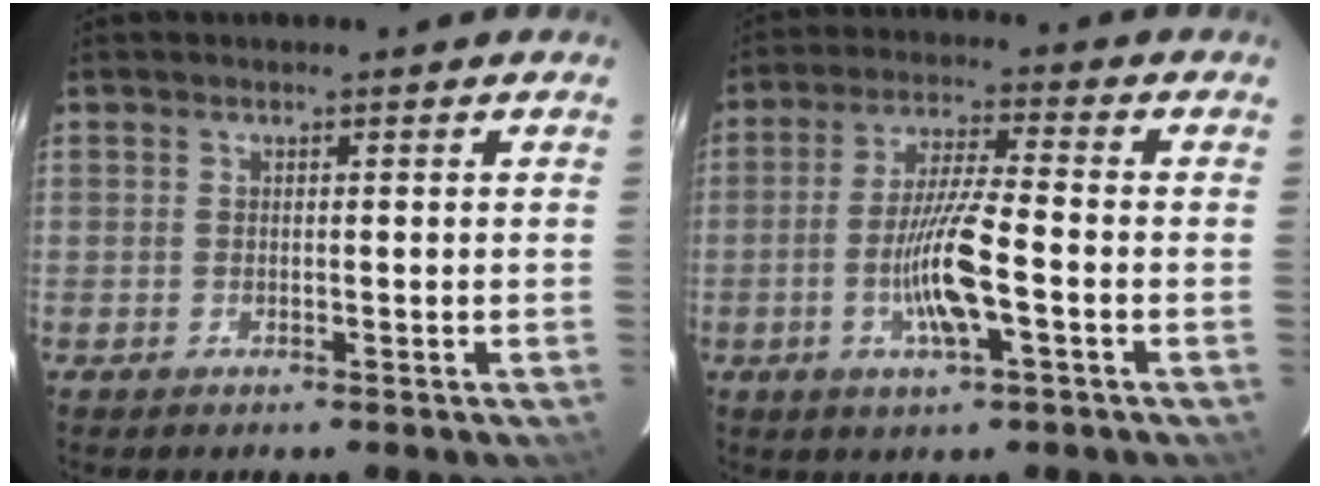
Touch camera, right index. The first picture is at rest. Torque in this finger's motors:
{"motor_torque": [0.20, -0.22, 0.22, 0.14]}